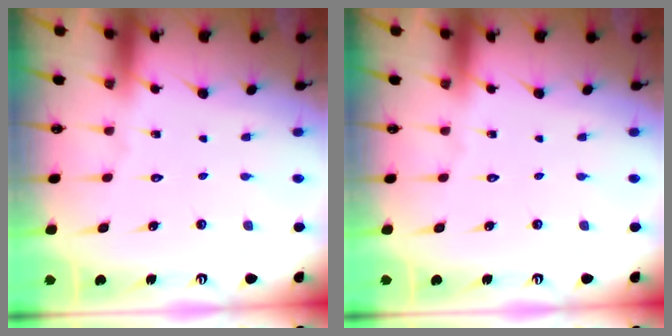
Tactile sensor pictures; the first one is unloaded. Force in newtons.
{"total": 0.0}